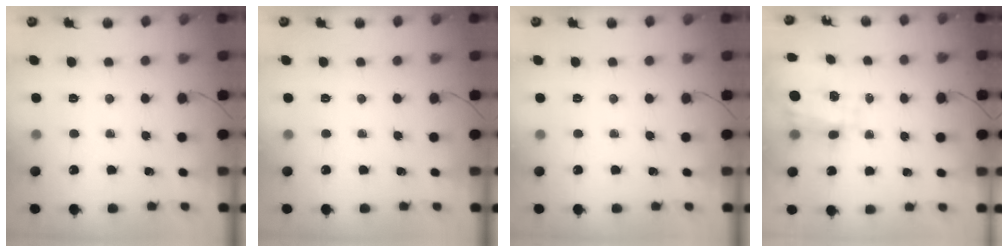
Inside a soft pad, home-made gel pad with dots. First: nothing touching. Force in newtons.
{"total": 0.0}
{"total": 0.0}
{"total": 3.5, "press": 3.3, "slide": 1.1}